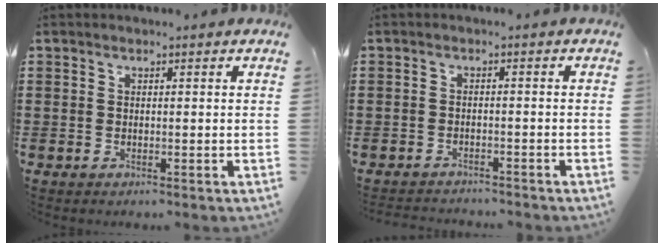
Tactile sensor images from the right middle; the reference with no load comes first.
{"total": 1.7, "force": [-1.7, 0.1, -0.1], "torque": [-0.004, 0.000, -0.037]}